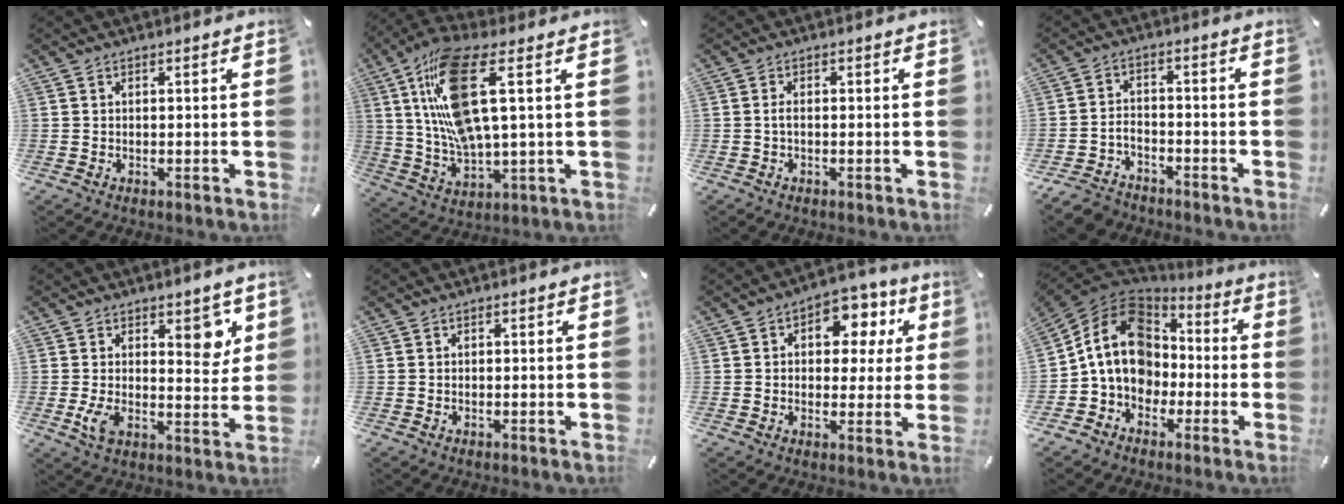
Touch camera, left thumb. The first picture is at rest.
{"total": 16.9, "force": [5.6, 5.2, 15.1], "torque": [-0.341, -0.019, 0.085]}
{"total": 1.1, "force": [-0.4, 0.5, 0.9], "torque": [-0.028, -0.001, -0.011]}
{"total": 5.4, "force": [-4.5, 2.7, 1.3], "torque": [-0.036, 0.014, -0.090]}
{"total": 9.5, "force": [3.2, 5.5, 7.0], "torque": [-0.068, -0.026, 0.050]}
{"total": 0.0}
{"total": 10.1, "force": [3.6, 7.3, 5.9], "torque": [-0.071, -0.019, 0.057]}
{"total": 16.0, "force": [-0.6, 13.6, 8.4], "torque": [-0.165, 0.023, -0.009]}